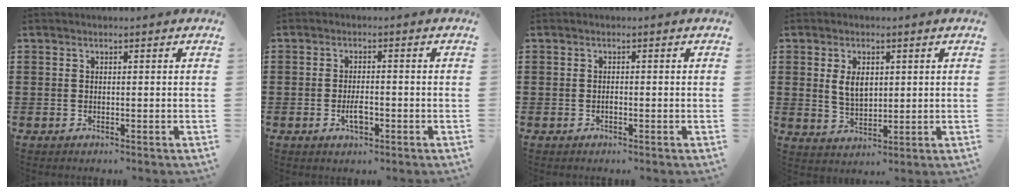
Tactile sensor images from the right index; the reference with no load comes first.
{"total": 3.2, "force": [-1.2, 1.1, 2.8], "torque": [-0.056, -0.001, -0.023]}
{"total": 0.6, "force": [-0.3, 0.2, 0.5], "torque": [-0.012, -0.005, -0.005]}
{"total": 4.3, "force": [0.9, 2.7, 3.3], "torque": [-0.064, 0.007, 0.014]}